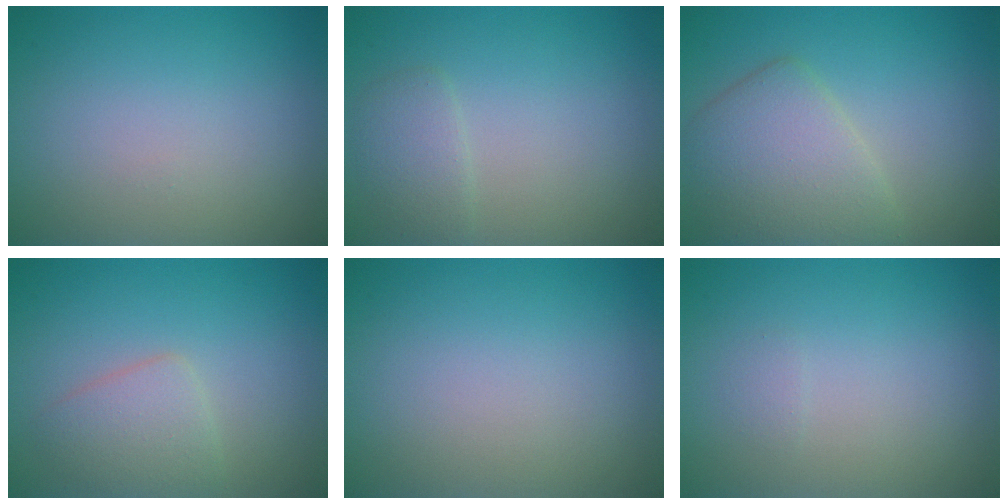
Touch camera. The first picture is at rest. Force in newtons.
{"total": 1.8, "press": 1.8, "slide": 0.2}
{"total": 4.8, "press": 4.8, "slide": 0.3}
{"total": 2.6, "press": 2.6, "slide": 0.2}
{"total": 0.0}
{"total": 0.5, "press": 0.5, "slide": 0.1}